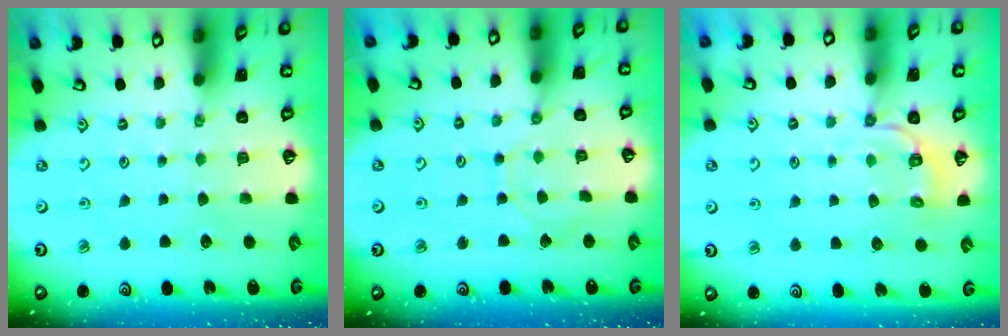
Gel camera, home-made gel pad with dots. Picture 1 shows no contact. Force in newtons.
{"total": 5.8, "press": 5.7, "slide": 0.6}
{"total": 4.2, "press": 3.9, "slide": 1.6}